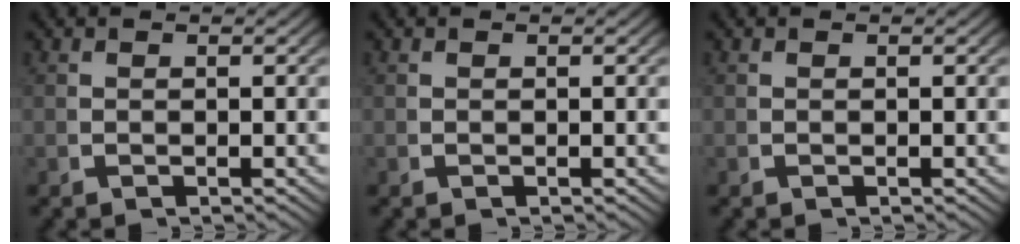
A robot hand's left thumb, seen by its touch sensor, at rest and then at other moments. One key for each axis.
{"total": 0.0}
{"total": 0.0}